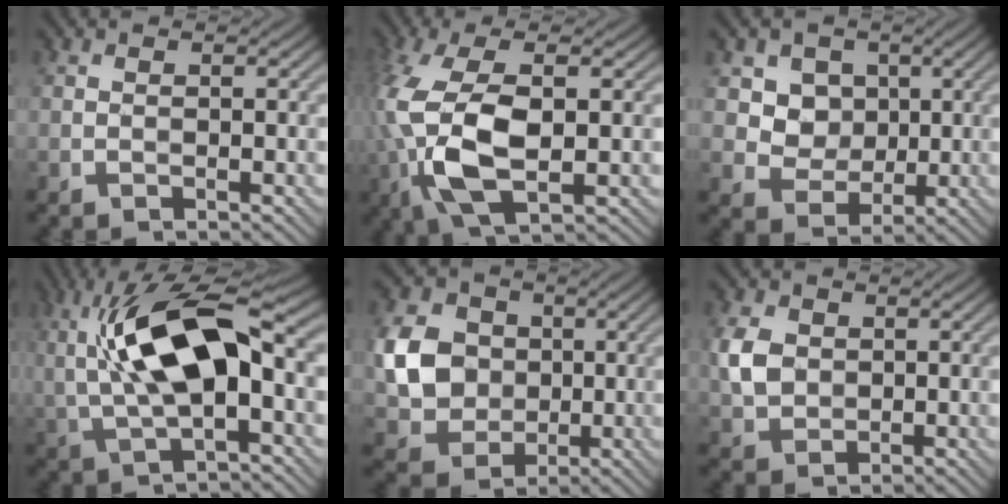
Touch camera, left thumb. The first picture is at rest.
{"total": 11.6, "force": [-1.2, 5.3, 10.3], "torque": [-0.246, -0.004, -0.024]}
{"total": 6.2, "force": [2.2, 5.3, 2.1], "torque": [-0.066, -0.017, 0.058]}
{"total": 12.3, "force": [1.6, 4.8, 11.2], "torque": [-0.213, 0.009, 0.026]}
{"total": 8.4, "force": [0.5, 7.4, 3.9], "torque": [-0.106, -0.004, 0.007]}
{"total": 4.5, "force": [0.7, 3.7, 2.4], "torque": [-0.067, 0.002, 0.014]}